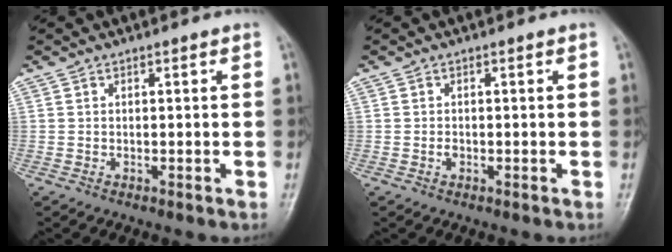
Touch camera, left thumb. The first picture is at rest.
{"total": 0.8, "force": [-0.1, 0.5, 0.5], "torque": [-0.003, 0.001, 0.001]}